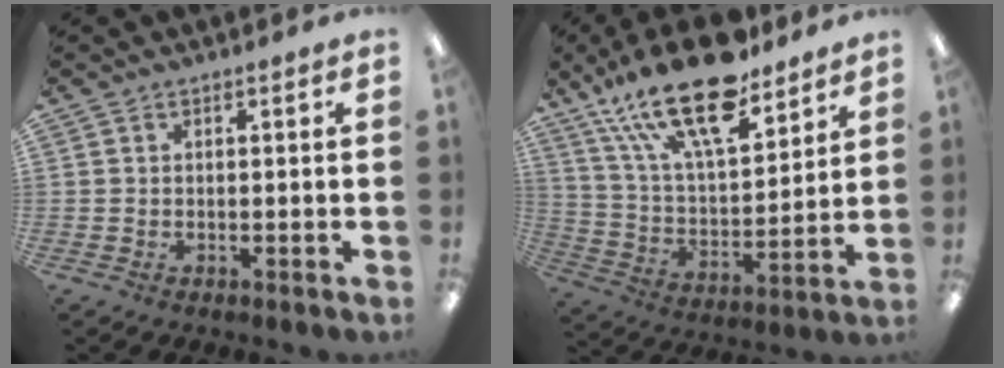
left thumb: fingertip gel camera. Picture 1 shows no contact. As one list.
[{"total": 22.3, "force": [15.7, 8.2, 13.6], "torque": [-0.251, -0.087, 0.271]}]